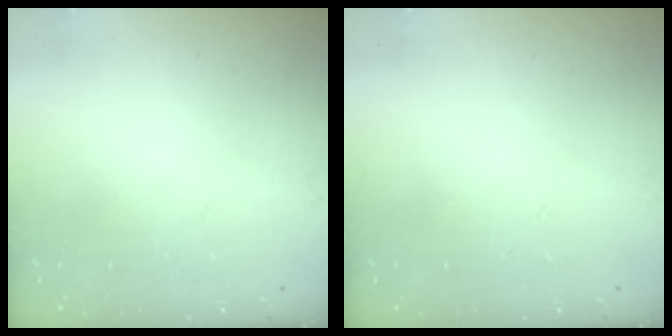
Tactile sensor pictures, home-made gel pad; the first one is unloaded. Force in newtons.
{"total": 0.0}